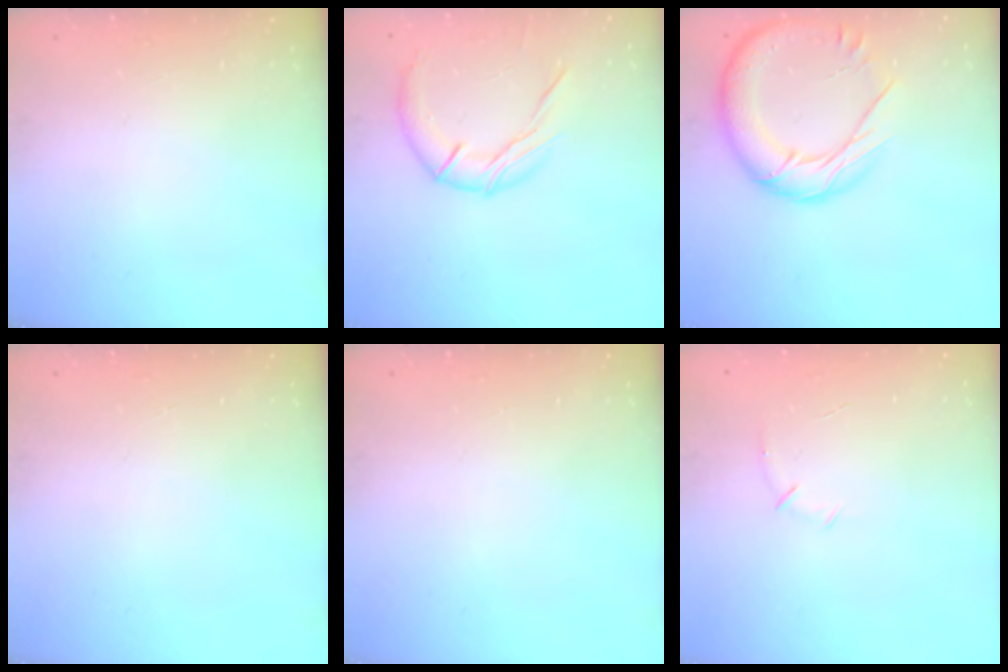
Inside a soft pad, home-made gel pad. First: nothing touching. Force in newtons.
{"total": 11.8, "press": 11.8, "slide": 0.6}
{"total": 18.5, "press": 18.4, "slide": 2.1}
{"total": 0.0}
{"total": 0.0}
{"total": 4.7, "press": 4.5, "slide": 1.2}